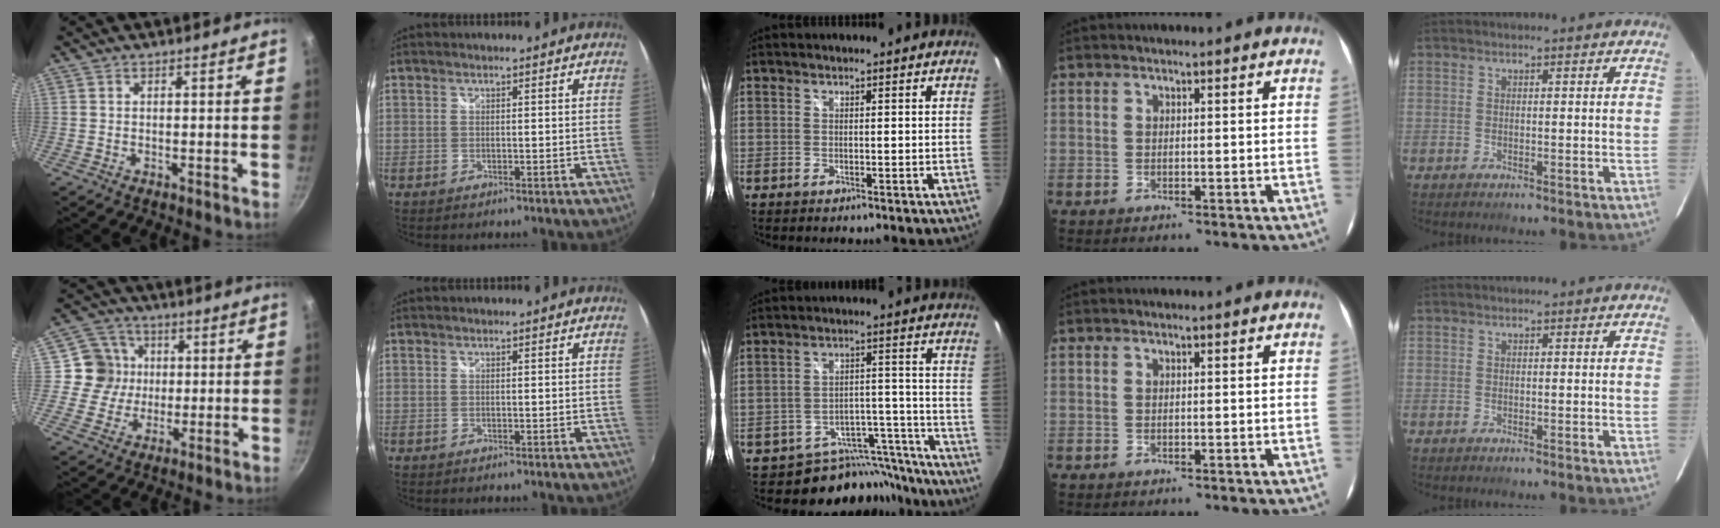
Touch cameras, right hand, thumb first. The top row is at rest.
{"thumb": {"total": 8.3, "force": [0.7, 8.1, 1.6], "torque": [0.014, 0.013, -0.002]}, "middle": {"total": 14.1, "force": [-12.7, 6.1, 0.9], "torque": [-0.007, 0.054, -0.168]}}